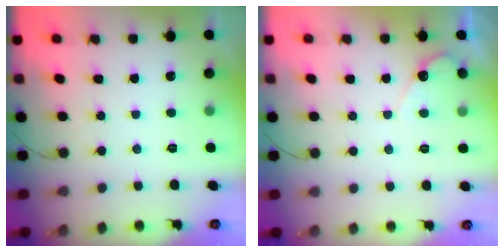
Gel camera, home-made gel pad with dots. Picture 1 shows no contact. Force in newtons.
{"total": 4.3, "press": 4.3, "slide": 0.3}